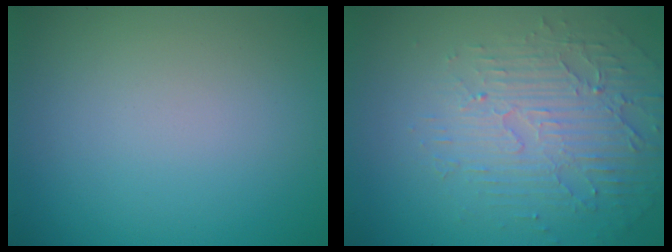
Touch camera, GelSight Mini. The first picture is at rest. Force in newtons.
{"total": 5.3, "press": 3.4, "slide": 4.0}